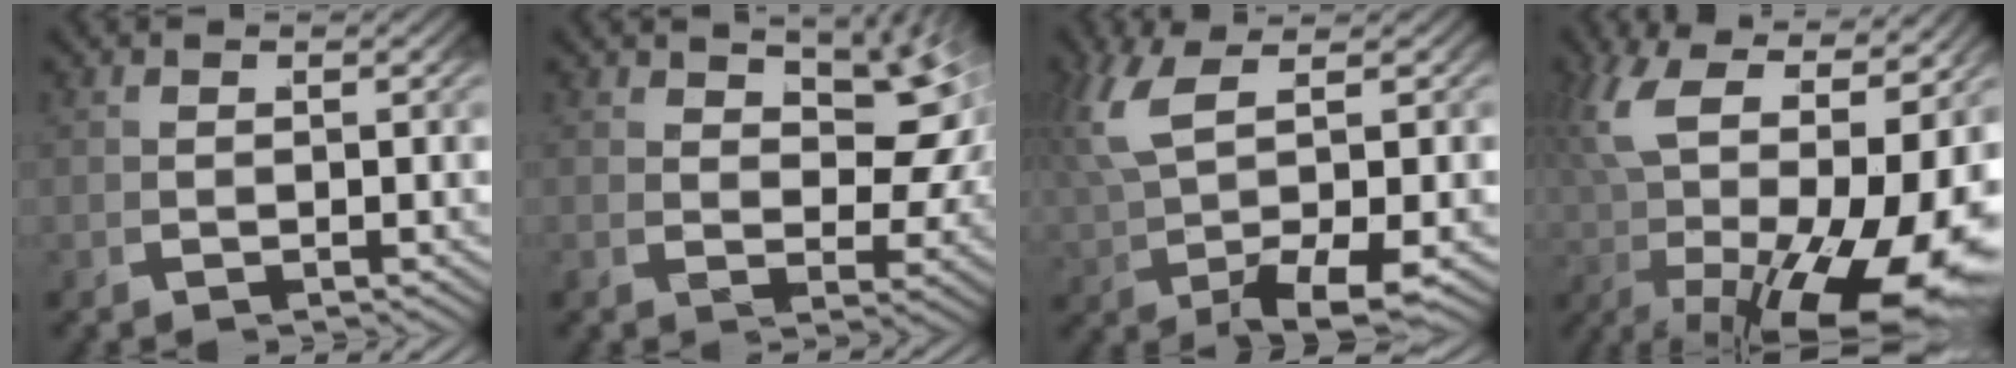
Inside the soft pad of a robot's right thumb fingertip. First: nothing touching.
{"total": 5.0, "force": [1.6, 2.7, 3.9], "torque": [-0.037, -0.009, 0.037]}
{"total": 5.8, "force": [0.7, 2.2, 5.3], "torque": [-0.119, -0.007, 0.028]}
{"total": 14.8, "force": [-0.3, 8.2, 12.3], "torque": [-0.224, -0.036, 0.017]}